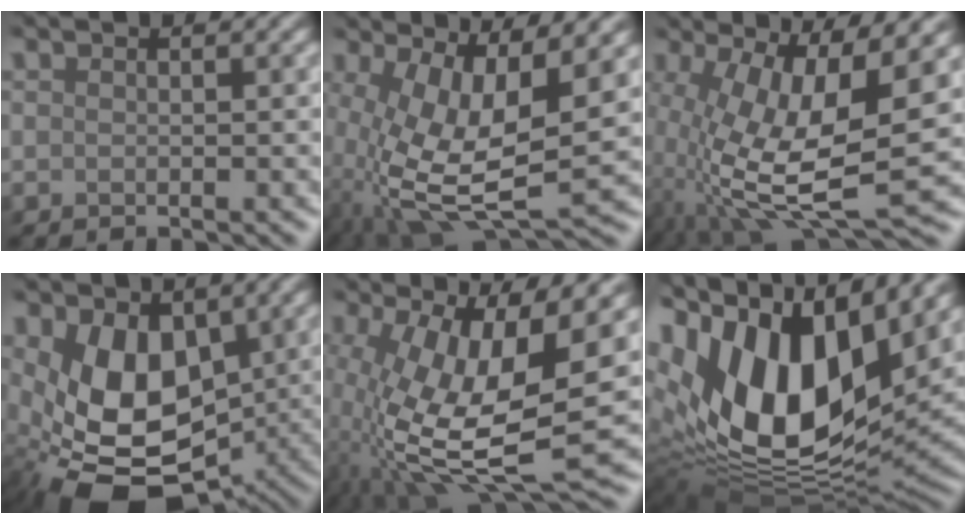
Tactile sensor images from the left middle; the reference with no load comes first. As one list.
[{"total": 9.9, "force": [-1.0, 4.2, 8.9], "torque": [-0.203, -0.022, -0.009]}, {"total": 11.7, "force": [-1.8, 4.1, 10.8], "torque": [-0.232, -0.016, -0.027]}, {"total": 9.2, "force": [-0.8, 6.3, 6.6], "torque": [-0.134, -0.020, -0.003]}, {"total": 13.7, "force": [-1.0, 5.1, 12.6], "torque": [-0.261, -0.015, -0.015]}, {"total": 17.9, "force": [5.3, 10.1, 13.8], "torque": [-0.295, 0.009, 0.096]}]